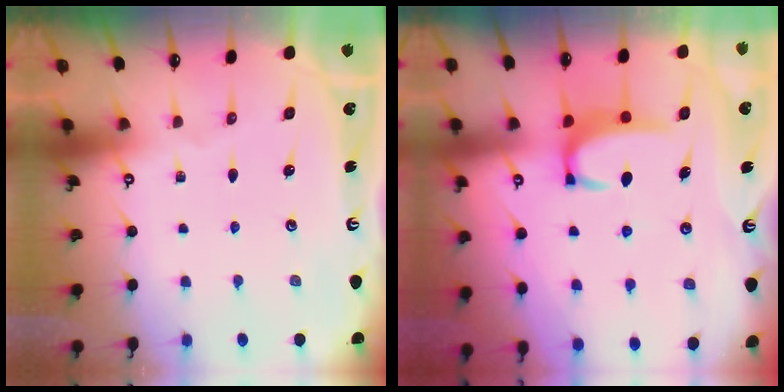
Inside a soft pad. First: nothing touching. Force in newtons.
{"total": 3.5, "press": 3.4, "slide": 0.5}